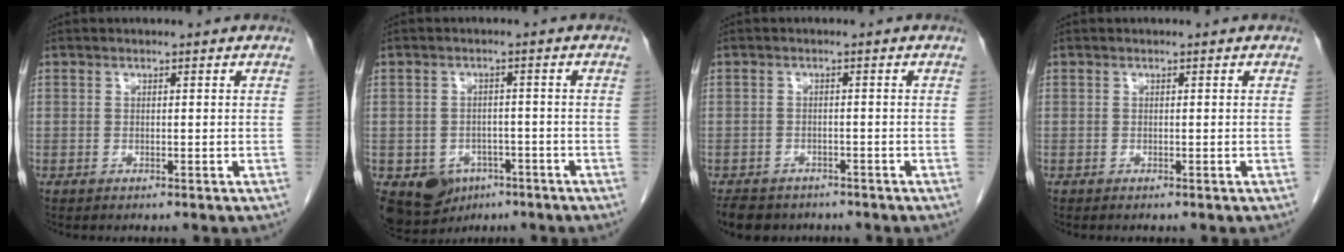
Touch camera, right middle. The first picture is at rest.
{"total": 8.4, "force": [-4.5, 6.4, 3.0], "torque": [-0.056, 0.004, -0.058]}
{"total": 6.0, "force": [-5.0, 2.9, 1.7], "torque": [-0.031, -0.005, -0.071]}
{"total": 0.0}